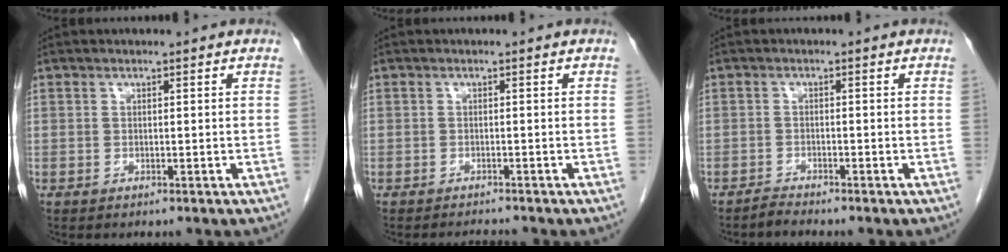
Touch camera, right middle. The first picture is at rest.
{"total": 1.6, "force": [-1.5, -0.4, 0.0], "torque": [-0.003, -0.011, -0.021]}
{"total": 1.3, "force": [-1.3, -0.3, -0.1], "torque": [0.003, -0.007, -0.024]}